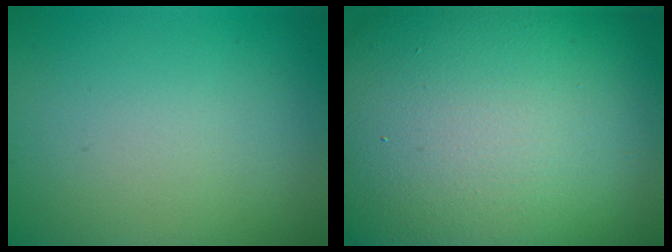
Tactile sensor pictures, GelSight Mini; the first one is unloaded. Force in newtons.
{"total": 23.0, "press": 22.9, "slide": 1.0}